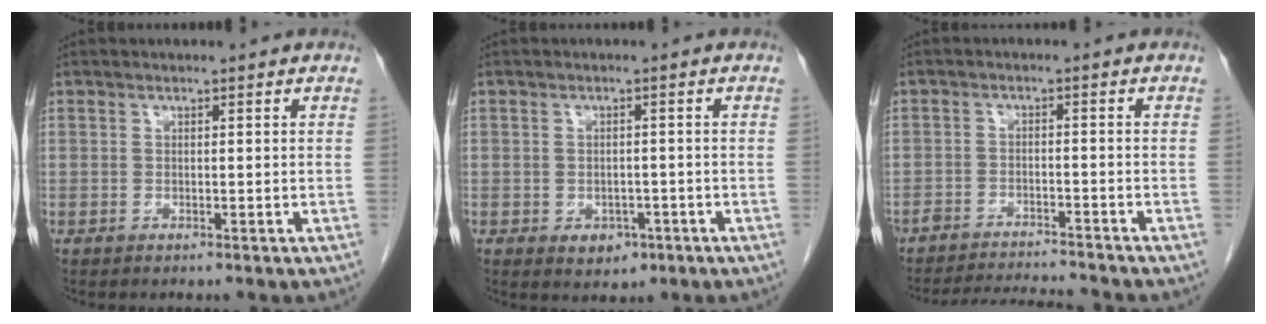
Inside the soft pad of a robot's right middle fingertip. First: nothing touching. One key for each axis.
{"total": 3.1, "fx": -1.4, "fy": 2.2, "fz": 1.7, "tx": -0.019, "ty": 0.001, "tz": -0.008}
{"total": 8.2, "fx": -8.0, "fy": -0.1, "fz": 1.6, "tx": -0.017, "ty": -0.002, "tz": -0.129}